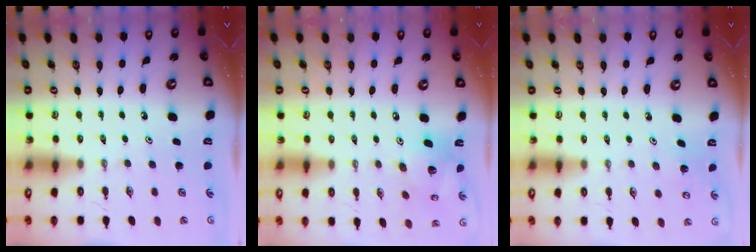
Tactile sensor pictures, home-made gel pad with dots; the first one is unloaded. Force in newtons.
{"total": 15.2, "press": 14.8, "slide": 3.4}
{"total": 4.3, "press": 4.3, "slide": 0.3}